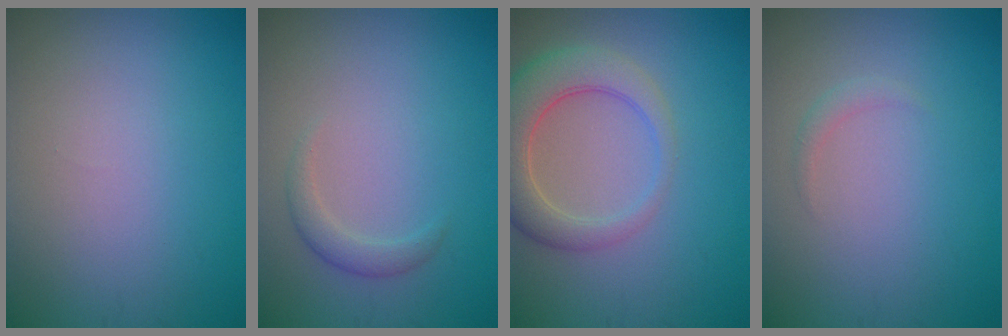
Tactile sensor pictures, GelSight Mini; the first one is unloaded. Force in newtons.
{"total": 1.6, "press": 1.6, "slide": 0.1}
{"total": 5.6, "press": 5.6, "slide": 0.8}
{"total": 0.9, "press": 0.9, "slide": 0.1}